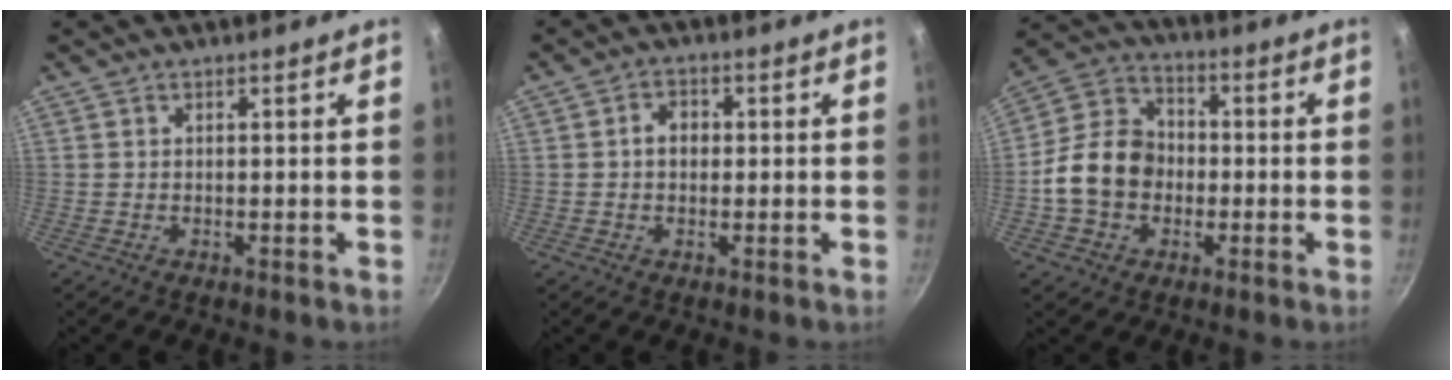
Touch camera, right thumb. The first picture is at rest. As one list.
[{"total": 3.6, "force": [0.1, 2.8, 2.3], "torque": [-0.018, 0.012, -0.002]}, {"total": 13.0, "force": [-2.1, 10.4, 7.4], "torque": [-0.105, 0.031, -0.055]}]